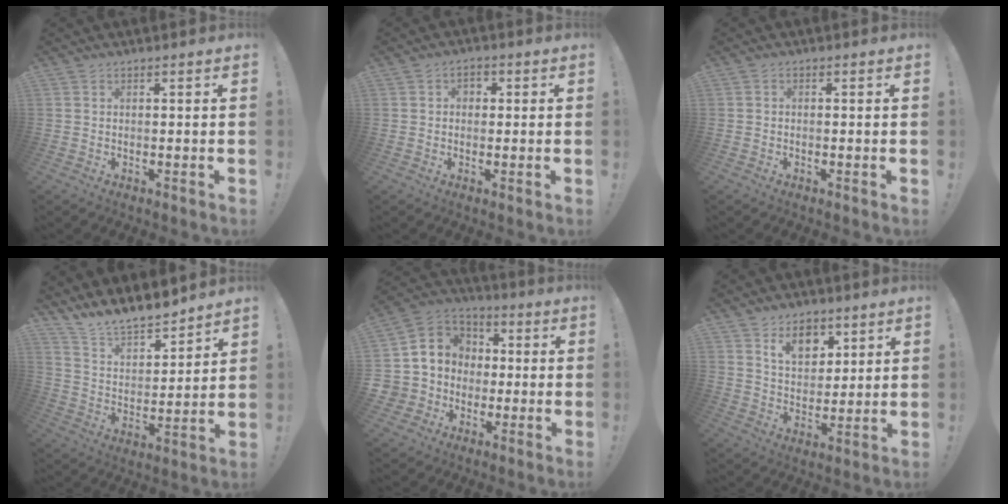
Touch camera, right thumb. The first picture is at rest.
{"total": 2.9, "force": [0.0, 2.5, 1.5], "torque": [-0.014, 0.001, -0.004]}
{"total": 0.8, "force": [-0.7, 0.2, 0.2], "torque": [-0.010, 0.004, -0.012]}
{"total": 11.4, "force": [11.1, 1.8, 1.8], "torque": [-0.063, -0.105, 0.204]}
{"total": 10.2, "force": [-1.1, 9.9, 2.5], "torque": [-0.055, 0.016, -0.001]}
{"total": 10.4, "force": [6.4, 6.8, 4.6], "torque": [-0.064, -0.033, 0.121]}